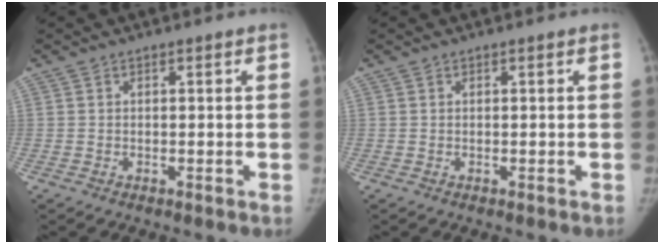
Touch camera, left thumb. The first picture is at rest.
{"total": 0.0}